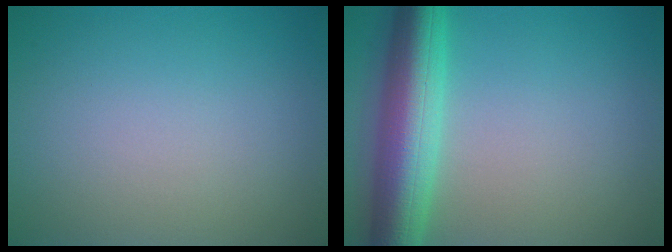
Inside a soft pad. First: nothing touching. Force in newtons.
{"total": 7.7, "press": 7.7, "slide": 0.3}